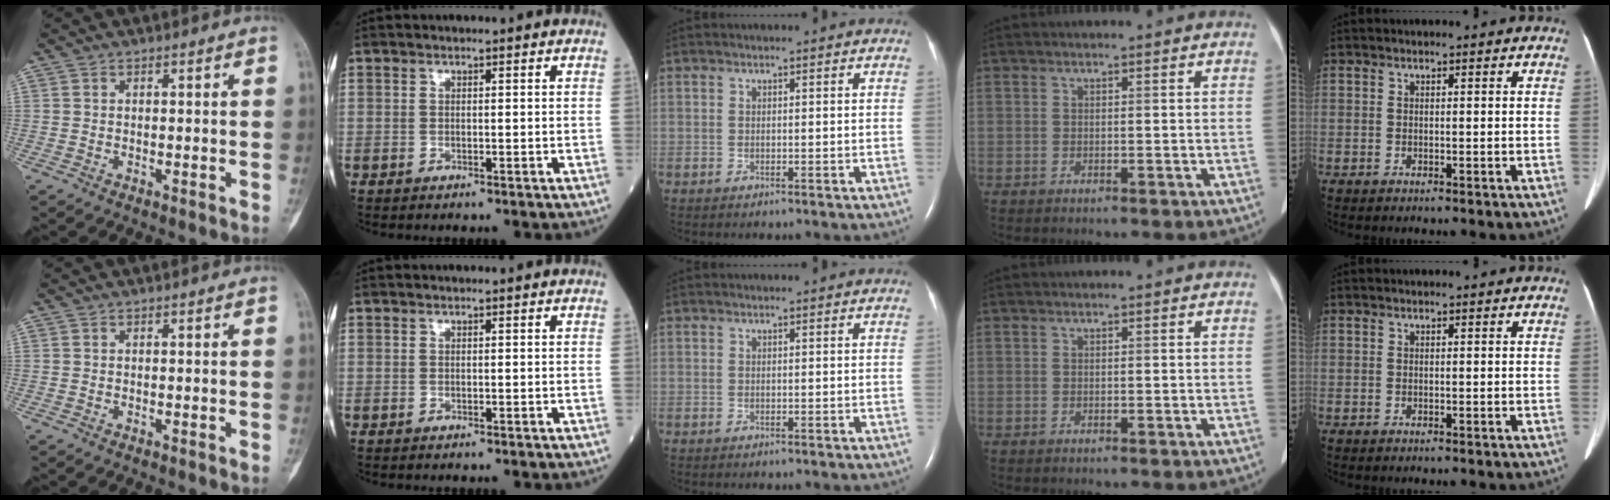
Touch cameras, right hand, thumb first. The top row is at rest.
{}